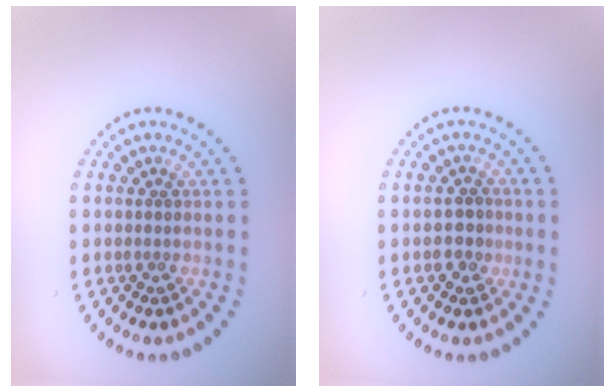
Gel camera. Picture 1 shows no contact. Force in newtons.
{"total": 1.9, "press": 1.7, "slide": 0.7}